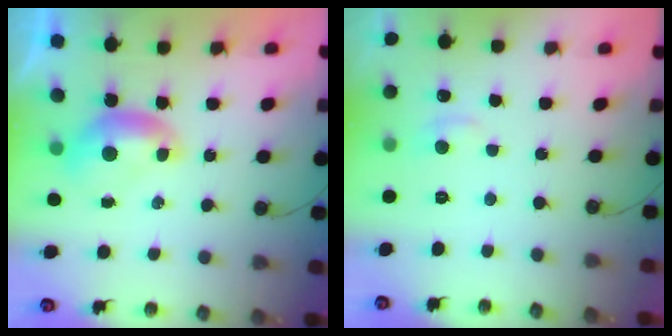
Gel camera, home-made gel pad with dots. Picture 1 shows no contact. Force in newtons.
{"total": 0.9, "press": 0.1, "slide": 0.9}